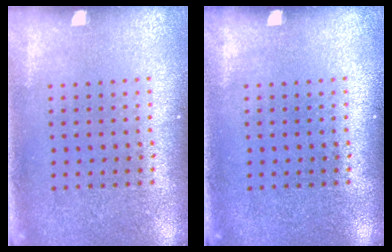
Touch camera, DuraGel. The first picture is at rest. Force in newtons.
{"total": 0.0}